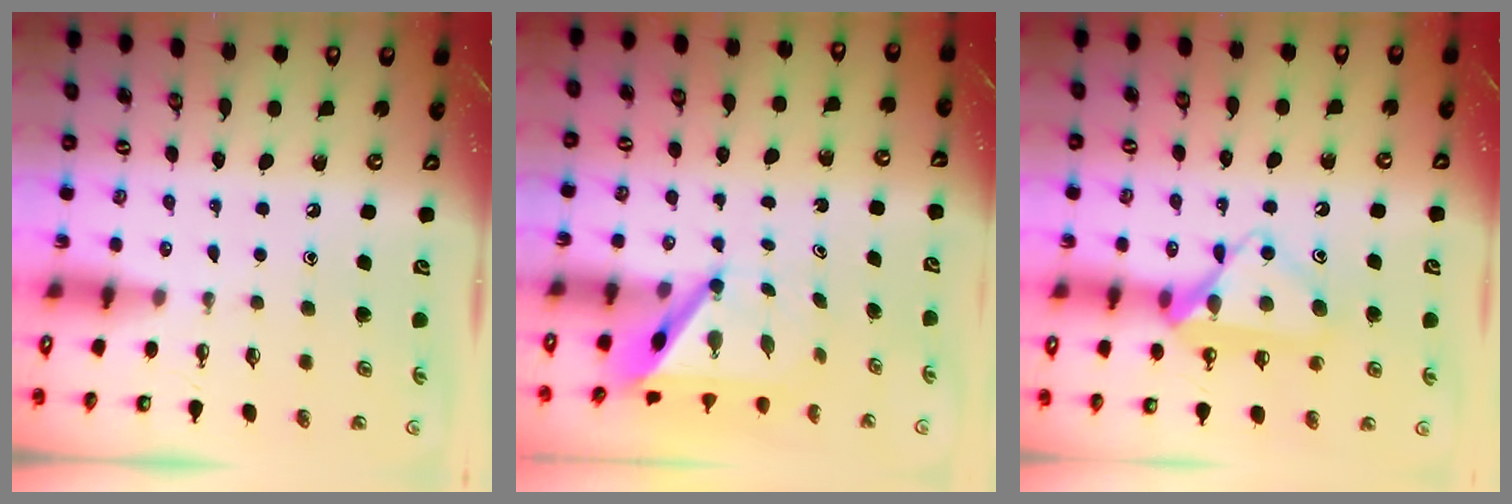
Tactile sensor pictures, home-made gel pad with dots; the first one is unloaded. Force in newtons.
{"total": 5.5, "press": 5.5, "slide": 0.6}
{"total": 14.5, "press": 14.5, "slide": 0.8}